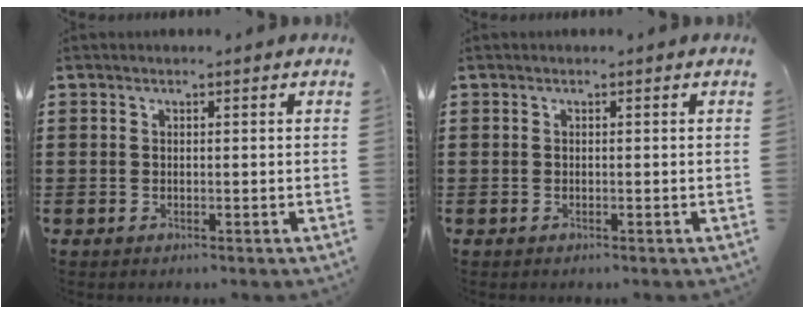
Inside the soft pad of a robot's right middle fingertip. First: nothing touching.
{"total": 0.0}